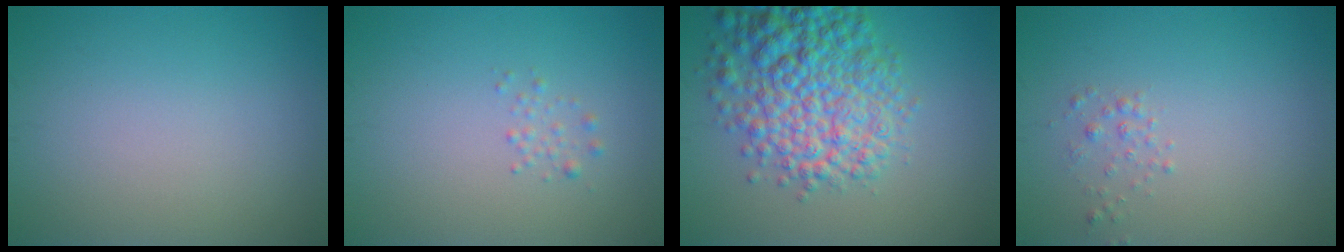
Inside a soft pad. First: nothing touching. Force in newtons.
{"total": 0.8, "press": 0.8, "slide": 0.0}
{"total": 8.7, "press": 8.7, "slide": 0.3}
{"total": 1.0, "press": 1.0, "slide": 0.1}